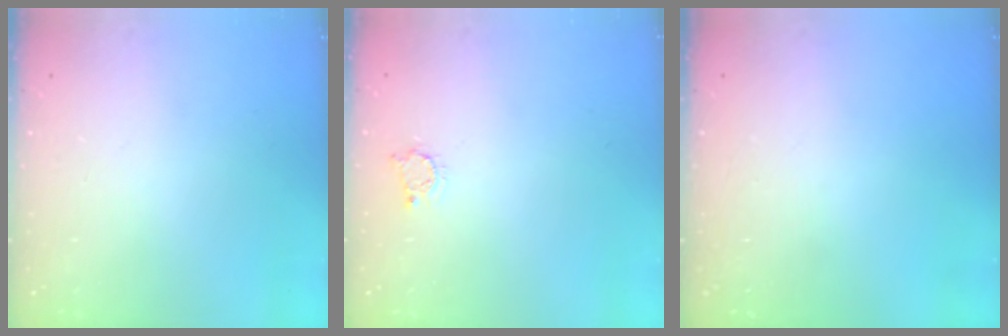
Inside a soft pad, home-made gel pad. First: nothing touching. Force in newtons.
{"total": 3.2, "press": 3.2, "slide": 0.3}
{"total": 0.0}